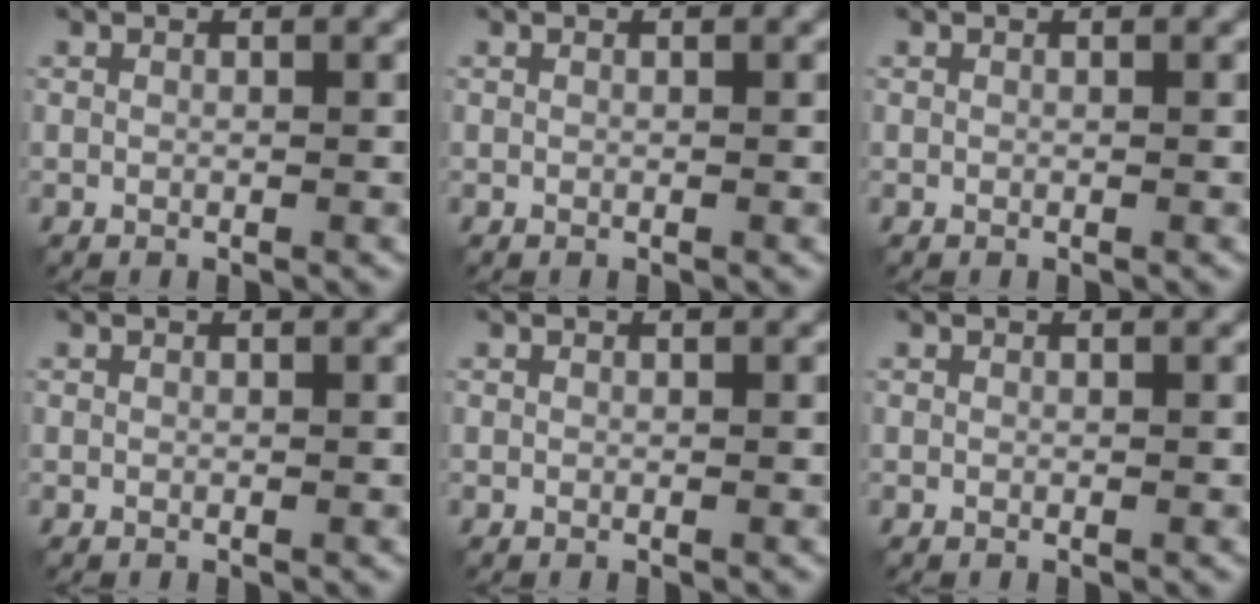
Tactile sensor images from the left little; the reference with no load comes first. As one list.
[{"total": 0.0}, {"total": 0.0}, {"total": 0.0}, {"total": 0.0}, {"total": 0.0}]